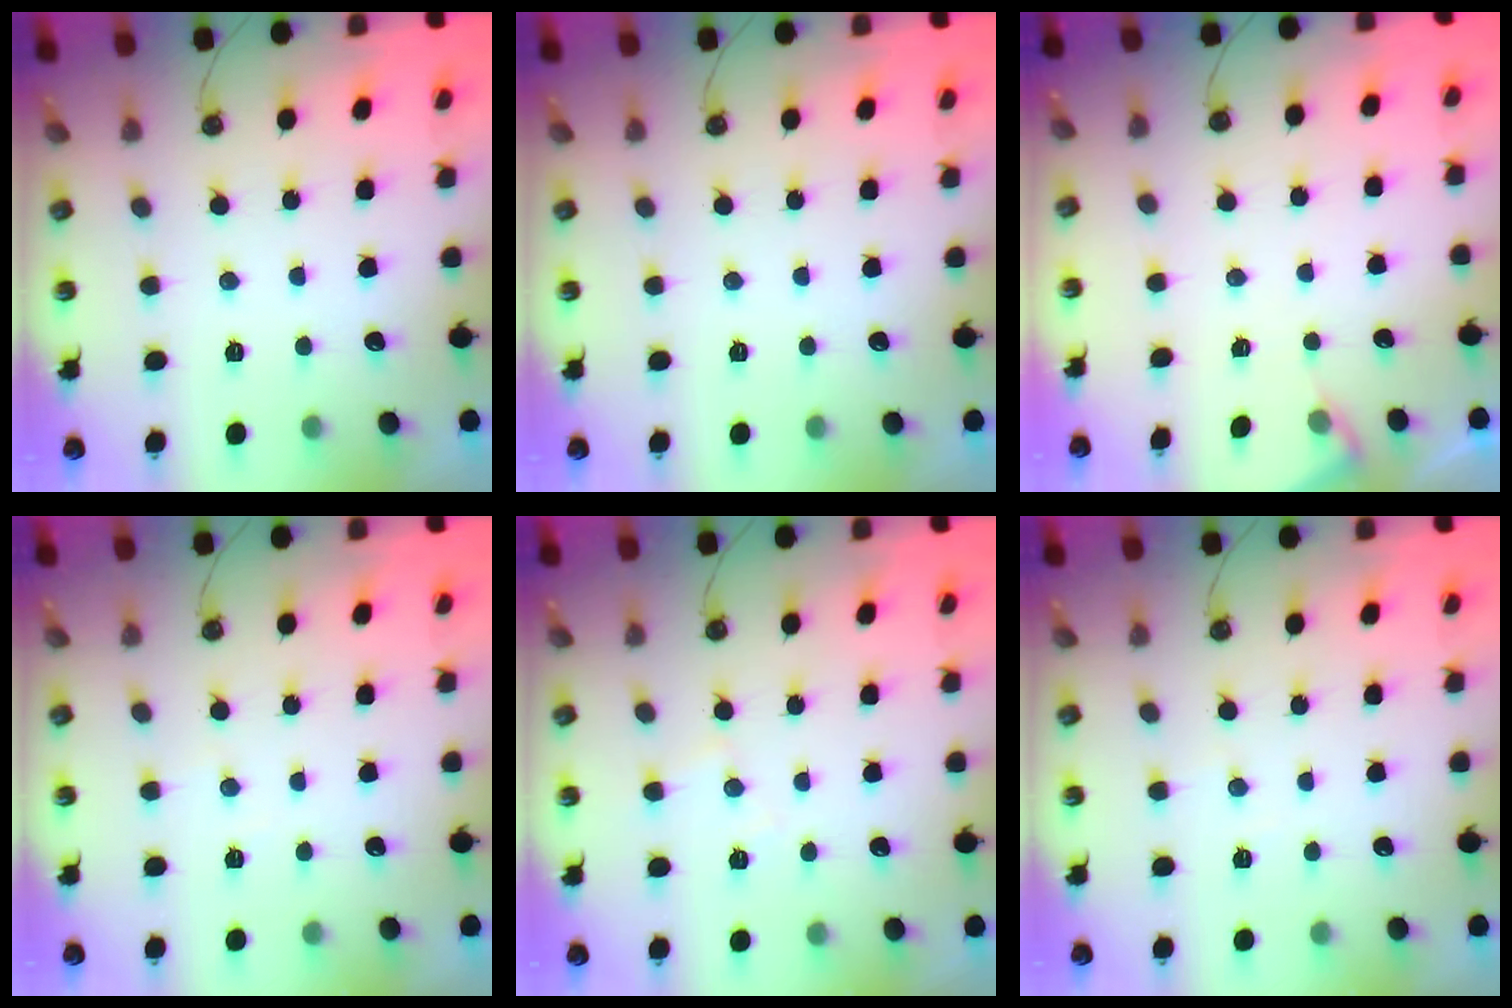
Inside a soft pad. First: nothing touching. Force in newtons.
{"total": 0.0}
{"total": 3.8, "press": 3.7, "slide": 0.6}
{"total": 2.2, "press": 2.2, "slide": 0.4}
{"total": 5.6, "press": 5.5, "slide": 0.8}
{"total": 2.2, "press": 2.2, "slide": 0.4}